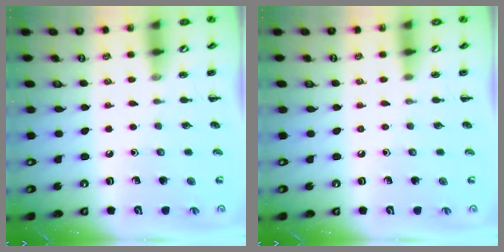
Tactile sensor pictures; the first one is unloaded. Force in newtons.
{"total": 0.0}